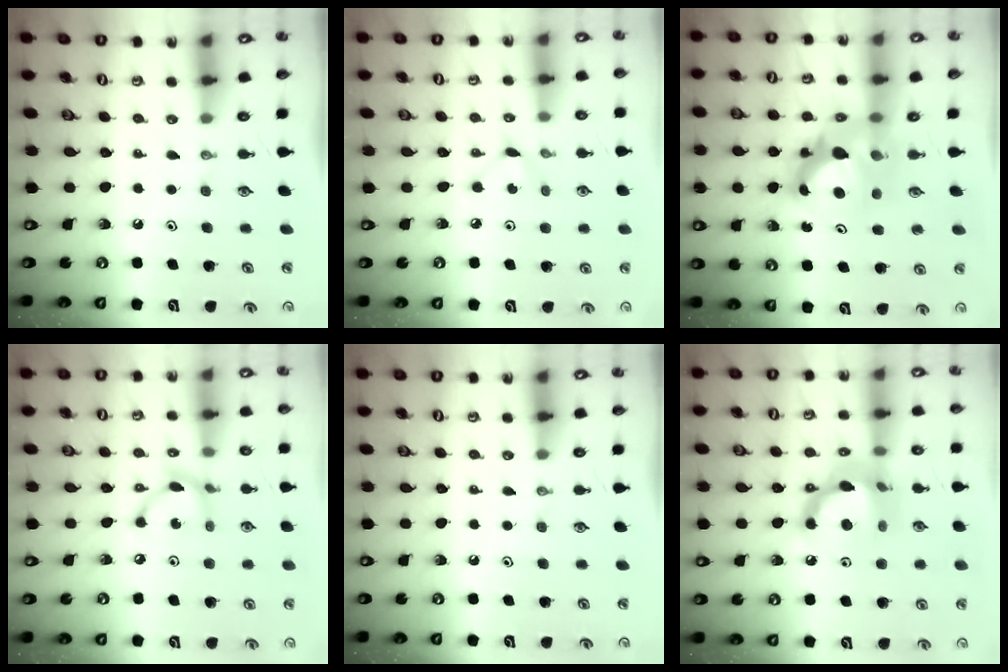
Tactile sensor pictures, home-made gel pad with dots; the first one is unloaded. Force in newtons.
{"total": 4.2, "press": 4.1, "slide": 0.5}
{"total": 10.5, "press": 10.4, "slide": 0.8}
{"total": 7.1, "press": 7.1, "slide": 0.1}
{"total": 0.0}
{"total": 14.4, "press": 14.4, "slide": 1.1}